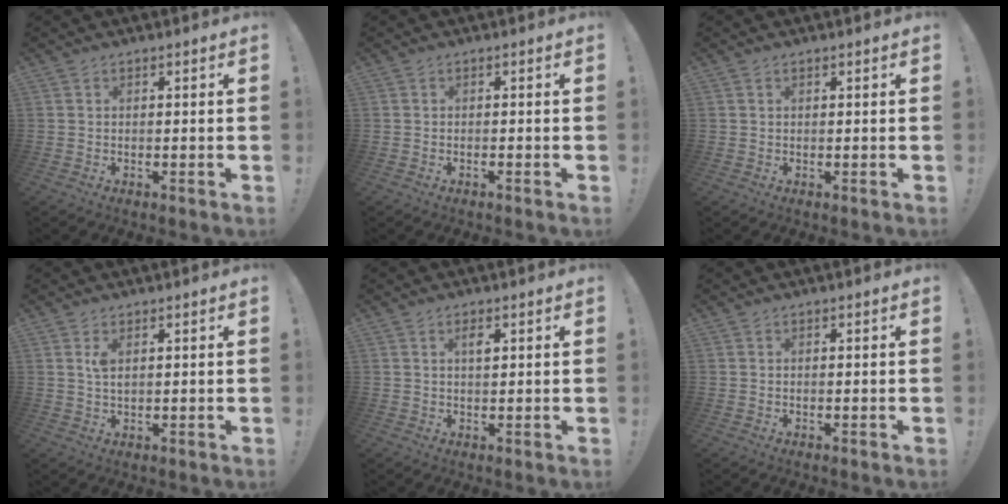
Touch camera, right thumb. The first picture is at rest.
{"total": 0.6, "force": [-0.6, -0.1, 0.2], "torque": [-0.007, -0.001, -0.010]}
{"total": 0.0}
{"total": 2.5, "force": [1.0, 1.0, 2.1], "torque": [-0.035, -0.002, 0.015]}
{"total": 2.2, "force": [1.0, 0.9, 1.7], "torque": [-0.028, 0.000, 0.015]}
{"total": 0.0}